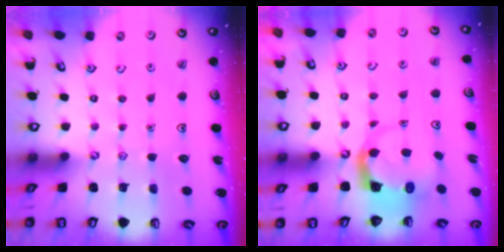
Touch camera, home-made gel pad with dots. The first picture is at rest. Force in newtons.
{"total": 4.0, "press": 4.0, "slide": 0.3}